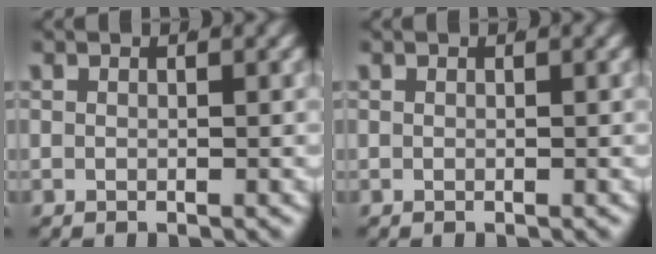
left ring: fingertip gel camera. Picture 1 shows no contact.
{"total": 0.0}